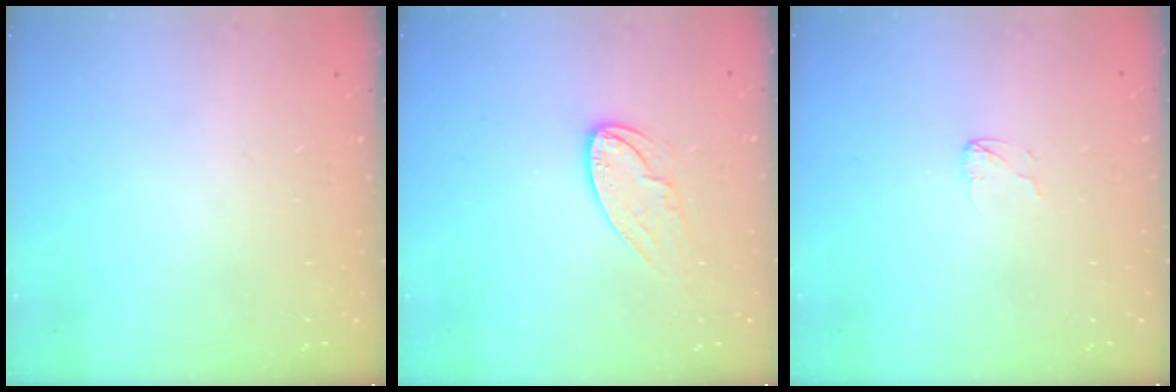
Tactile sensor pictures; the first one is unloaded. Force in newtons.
{"total": 8.4, "press": 8.4, "slide": 0.5}
{"total": 2.9, "press": 2.8, "slide": 0.3}